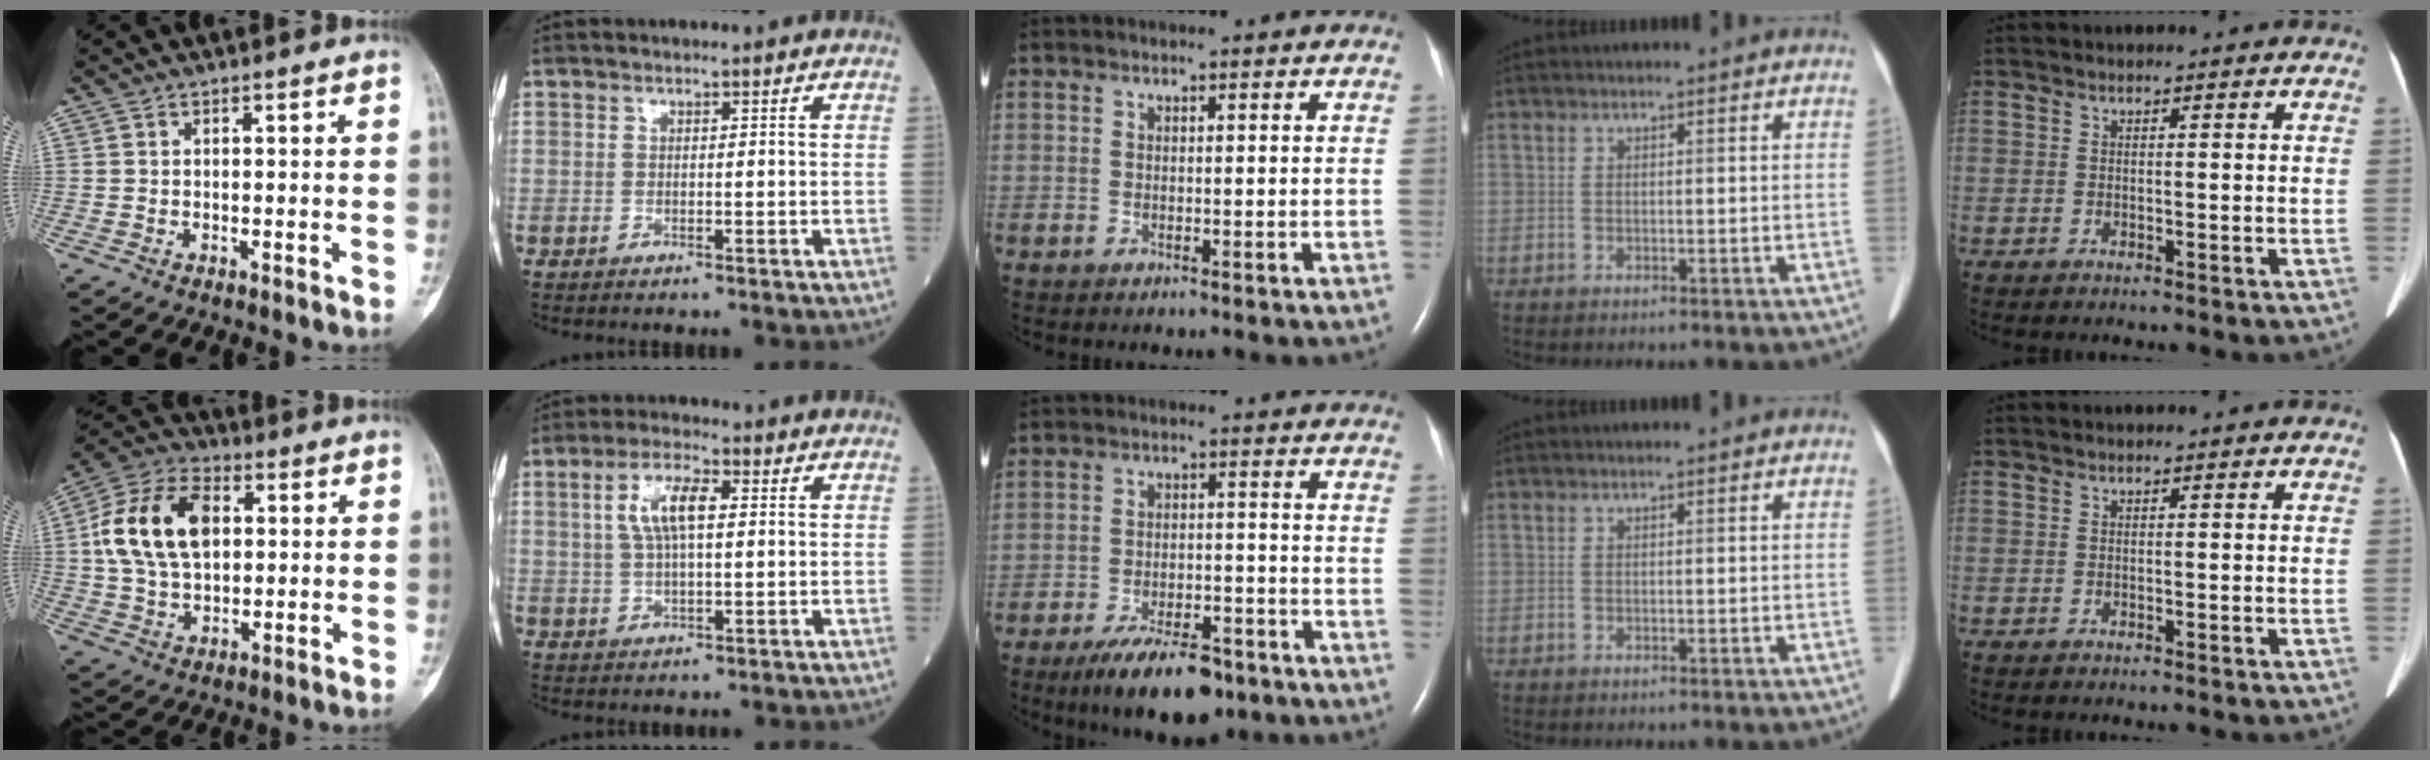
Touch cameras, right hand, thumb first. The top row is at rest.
{"thumb": {"total": 16.0, "force": [2.8, 10.2, 12.0], "torque": [-0.216, 0.015, 0.047]}, "index": {"total": 6.9, "force": [1.7, 2.0, 6.4], "torque": [-0.132, 0.012, 0.034]}, "middle": {"total": 10.7, "force": [-7.7, 3.7, 6.5], "torque": [-0.105, -0.007, -0.123]}}